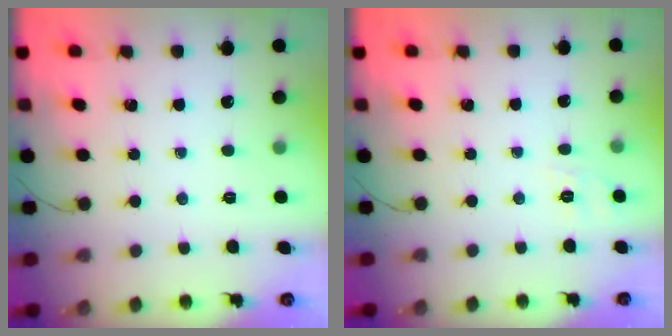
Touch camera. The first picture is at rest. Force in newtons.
{"total": 6.8, "press": 6.6, "slide": 1.8}